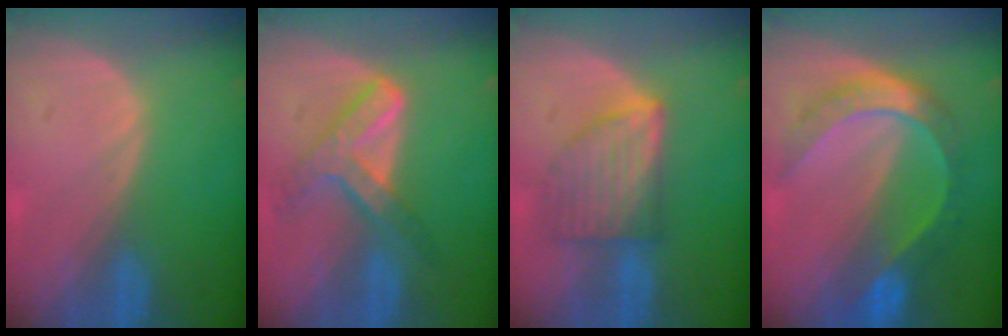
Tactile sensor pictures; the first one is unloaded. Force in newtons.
{"total": 7.3, "press": 6.2, "slide": 3.8}
{"total": 6.8, "press": 6.8, "slide": 0.1}
{"total": 8.1, "press": 8.1, "slide": 0.8}